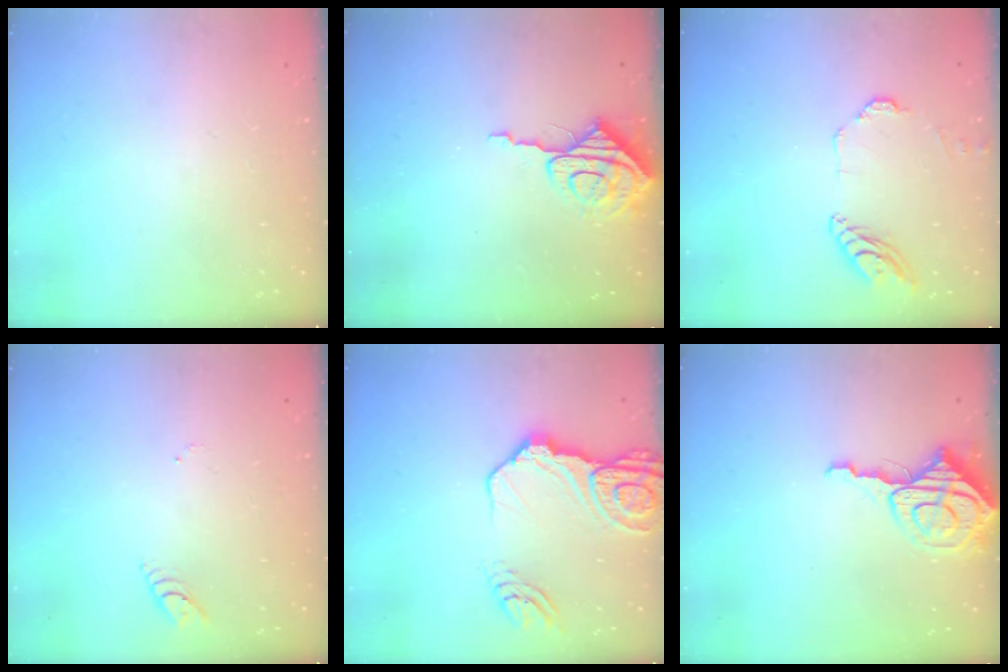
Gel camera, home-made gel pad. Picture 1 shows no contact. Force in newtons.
{"total": 8.4, "press": 8.4, "slide": 0.7}
{"total": 10.0, "press": 9.9, "slide": 0.6}
{"total": 2.6, "press": 2.6, "slide": 0.3}
{"total": 16.7, "press": 16.6, "slide": 1.9}
{"total": 8.9, "press": 8.8, "slide": 0.9}